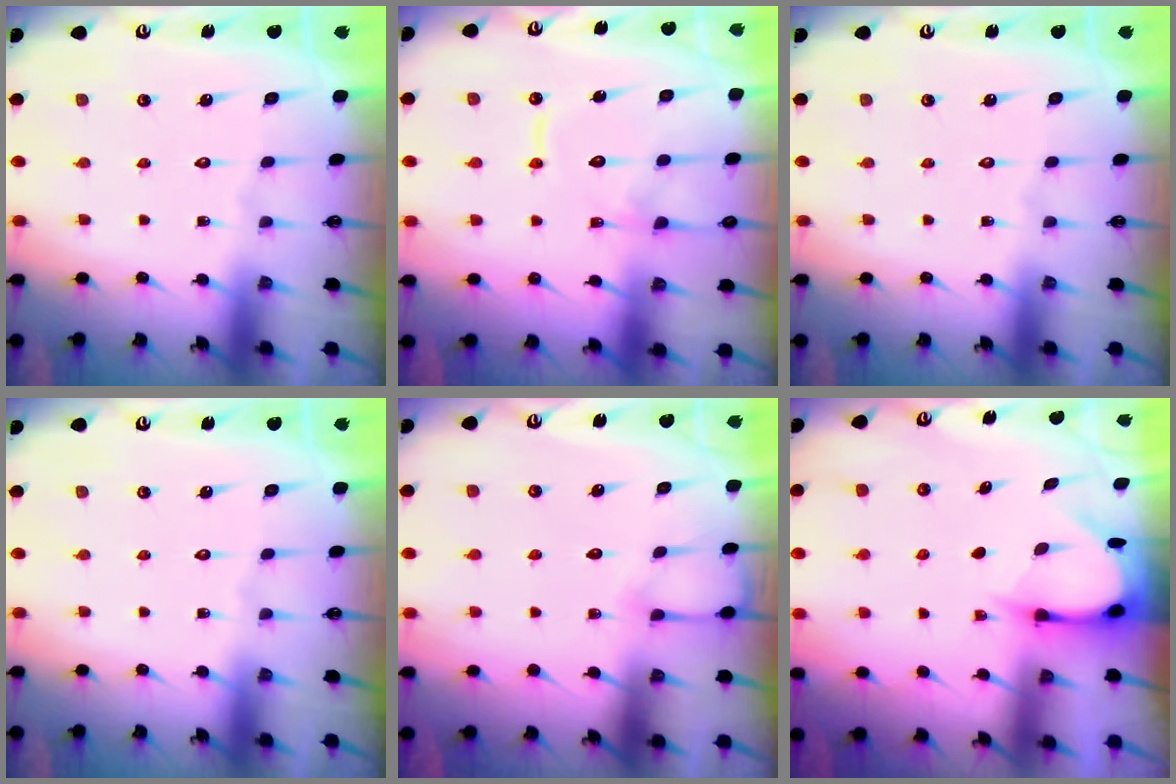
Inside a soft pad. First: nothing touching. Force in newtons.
{"total": 11.8, "press": 11.8, "slide": 1.1}
{"total": 0.0}
{"total": 0.0}
{"total": 5.7, "press": 5.7, "slide": 0.4}
{"total": 3.9, "press": 3.8, "slide": 0.3}